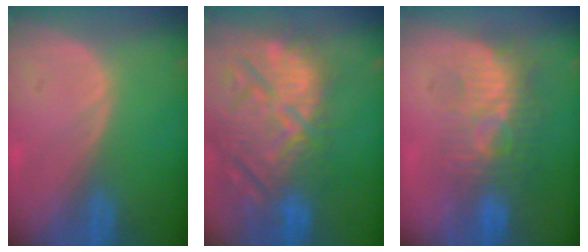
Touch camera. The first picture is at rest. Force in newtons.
{"total": 15.1, "press": 12.9, "slide": 7.8}
{"total": 9.3, "press": 8.5, "slide": 3.8}